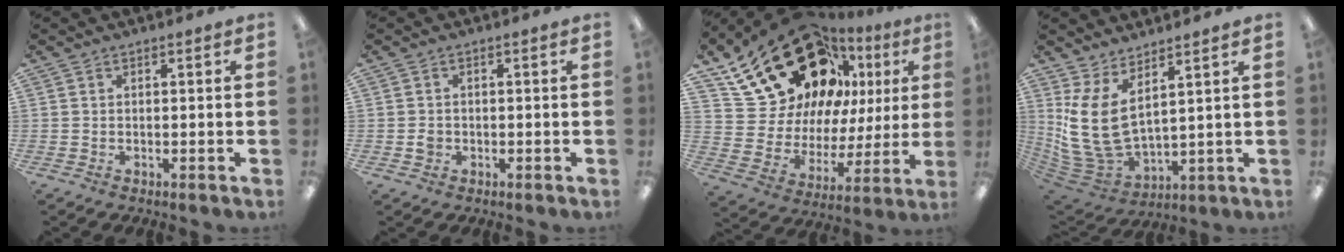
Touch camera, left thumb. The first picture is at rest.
{"total": 1.9, "force": [-0.3, 1.6, 0.8], "torque": [-0.016, 0.004, -0.008]}
{"total": 24.7, "force": [16.8, 14.3, 11.0], "torque": [-0.173, -0.108, 0.322]}
{"total": 12.5, "force": [4.8, 6.8, 9.3], "torque": [-0.232, -0.034, 0.095]}